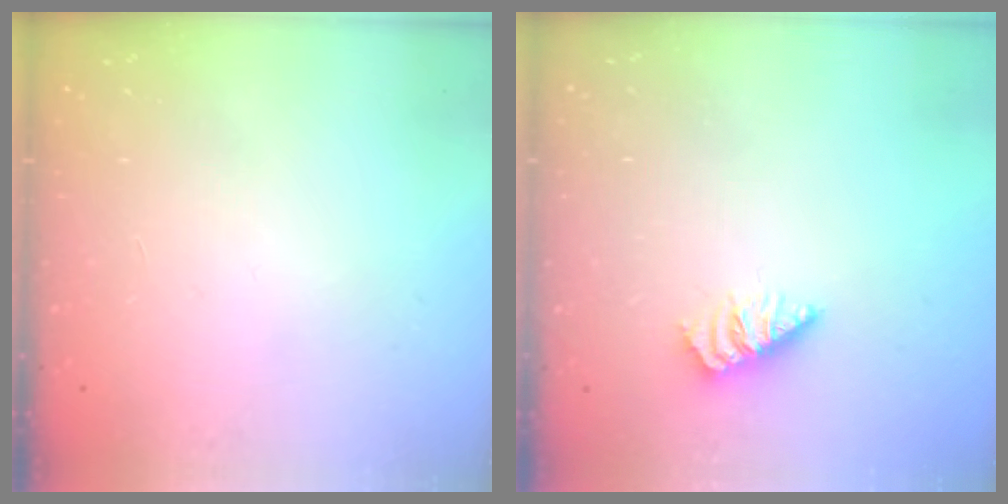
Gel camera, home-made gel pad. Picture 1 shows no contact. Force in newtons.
{"total": 0.7, "press": 0.7, "slide": 0.1}